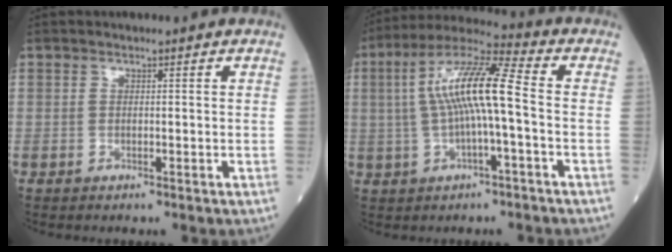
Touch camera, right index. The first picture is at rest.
{"total": 12.0, "force": [0.1, 1.1, 12.0], "torque": [-0.228, 0.027, -0.004]}